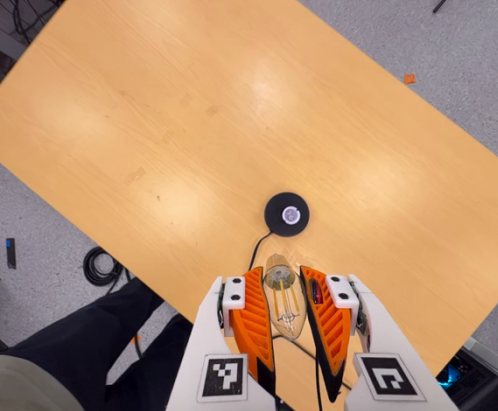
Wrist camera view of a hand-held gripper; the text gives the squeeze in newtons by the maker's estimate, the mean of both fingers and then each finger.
{"total": 19.2, "left": 21.3, "right": 17.2}